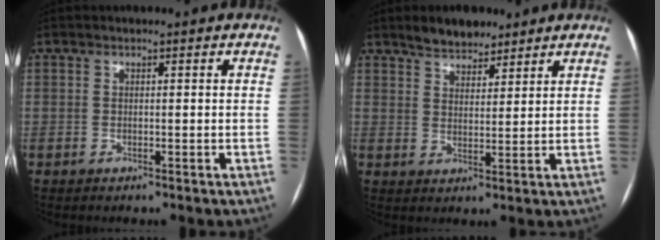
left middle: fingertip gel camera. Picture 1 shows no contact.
{"total": 5.7, "force": [4.7, 2.3, 2.1], "torque": [-0.038, 0.007, 0.085]}